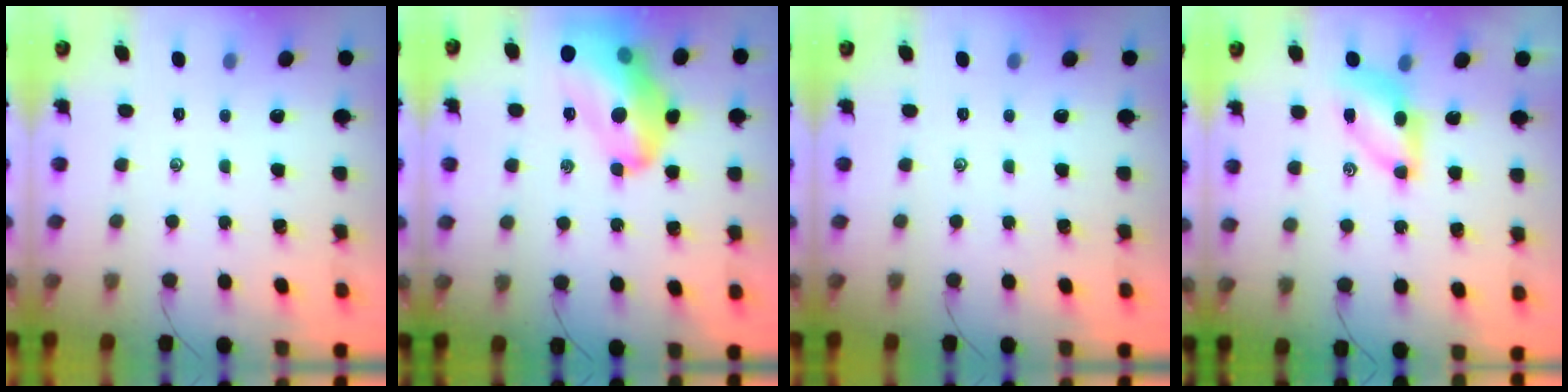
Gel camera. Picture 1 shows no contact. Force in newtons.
{"total": 21.9, "press": 21.5, "slide": 4.0}
{"total": 0.0}
{"total": 7.2, "press": 7.1, "slide": 1.1}